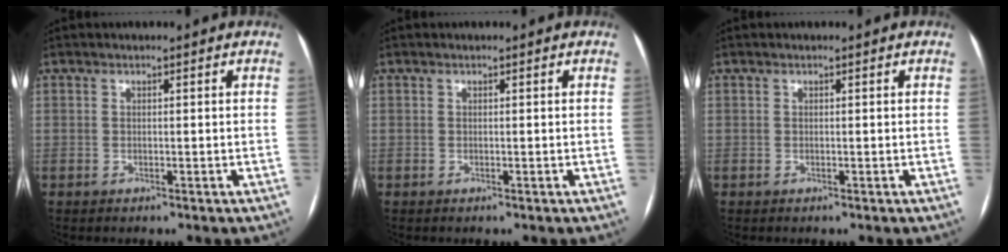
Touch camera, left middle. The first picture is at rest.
{"total": 0.0}
{"total": 0.0}